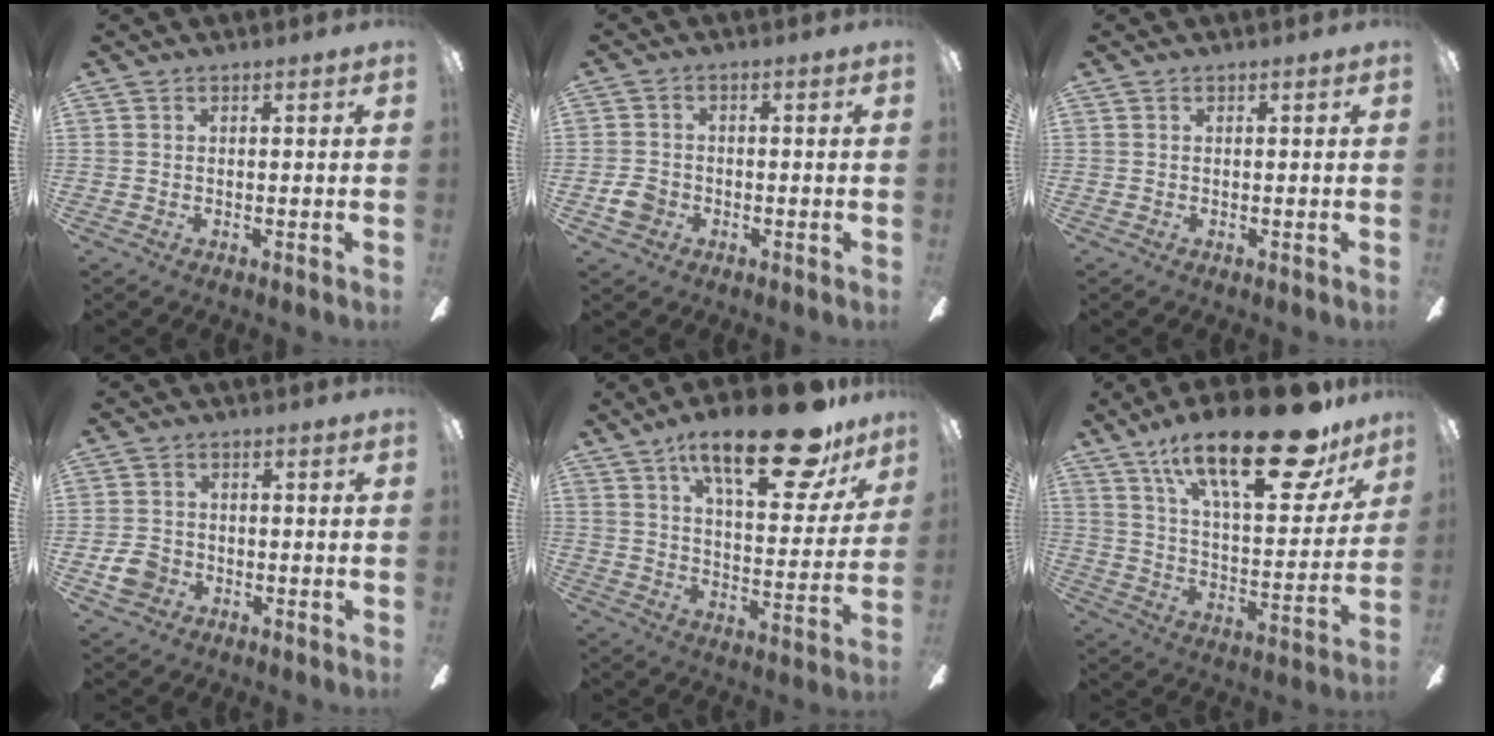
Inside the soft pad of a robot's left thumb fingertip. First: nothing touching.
{"total": 4.3, "force": [-1.6, 3.4, 1.9], "torque": [-0.043, 0.007, -0.030]}
{"total": 0.0}
{"total": 5.4, "force": [-2.1, 4.4, 2.5], "torque": [-0.050, 0.009, -0.041]}
{"total": 23.5, "force": [15.5, 7.5, 16.0], "torque": [-0.240, -0.086, 0.246]}
{"total": 27.6, "force": [18.2, 9.1, 18.6], "torque": [-0.285, -0.109, 0.295]}